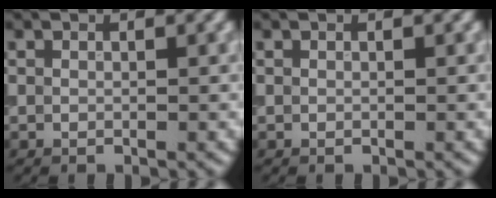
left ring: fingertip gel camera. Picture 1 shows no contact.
{"total": 0.0}